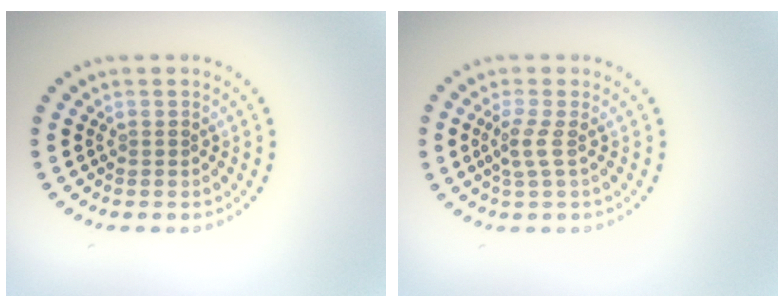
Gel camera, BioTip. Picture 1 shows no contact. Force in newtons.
{"total": 1.8, "press": 1.4, "slide": 1.2}